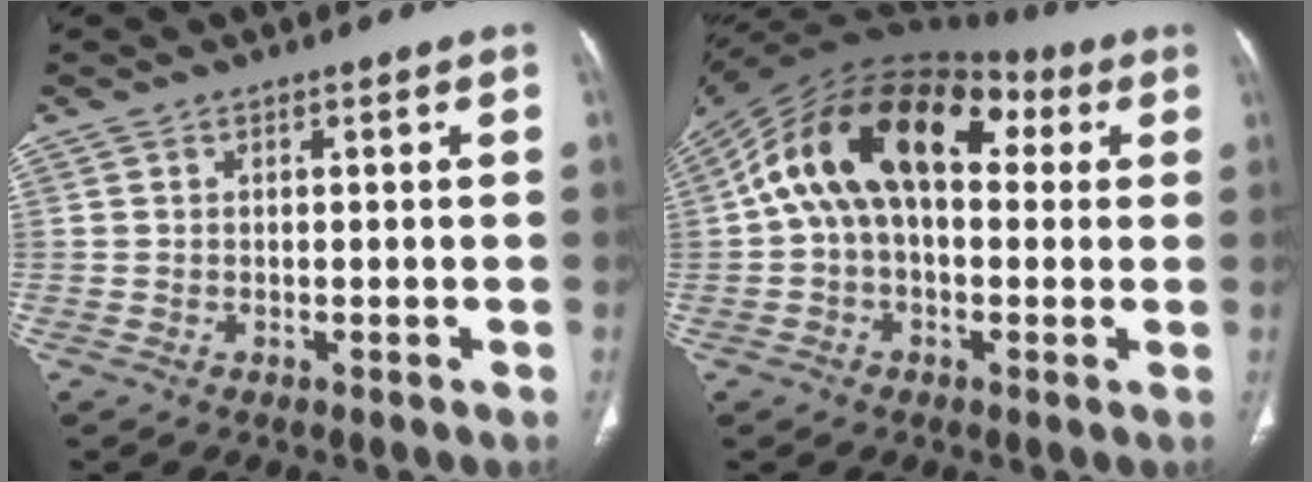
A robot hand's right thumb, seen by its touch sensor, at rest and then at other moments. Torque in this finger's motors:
{"motor_torque": [2.42, 2.59, 1.03, -0.44, 0.39]}